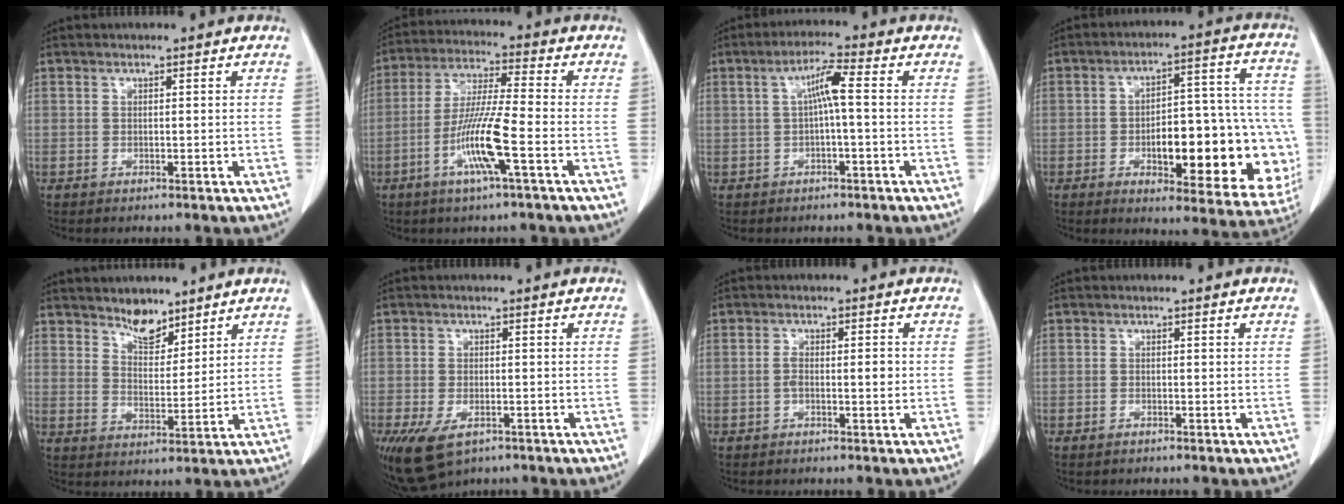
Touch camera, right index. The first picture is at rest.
{"total": 10.5, "force": [-3.8, -0.1, 9.8], "torque": [-0.196, -0.007, -0.074]}
{"total": 4.4, "force": [0.2, 0.2, 4.4], "torque": [-0.081, 0.015, 0.007]}
{"total": 22.0, "force": [-5.2, 7.5, 20.0], "torque": [-0.183, 0.040, -0.043]}
{"total": 5.0, "force": [4.2, 2.0, 1.8], "torque": [-0.034, -0.006, 0.080]}
{"total": 8.0, "force": [-4.7, 4.2, 4.9], "torque": [-0.095, -0.011, -0.071]}
{"total": 2.8, "force": [-0.3, 0.9, 2.6], "torque": [-0.043, 0.009, -0.001]}
{"total": 0.9, "force": [-0.7, 0.3, 0.4], "torque": [-0.012, 0.000, -0.008]}